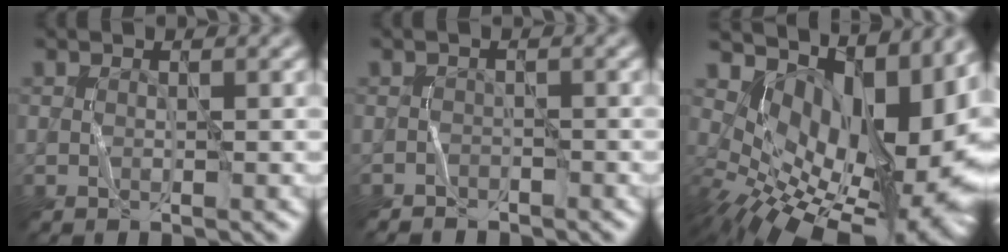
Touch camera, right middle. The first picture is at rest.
{"total": 1.4, "force": [-1.1, -0.1, -0.8], "torque": [0.014, 0.002, -0.015]}
{"total": 16.6, "force": [2.6, 9.7, 13.2], "torque": [-0.184, -0.001, 0.069]}